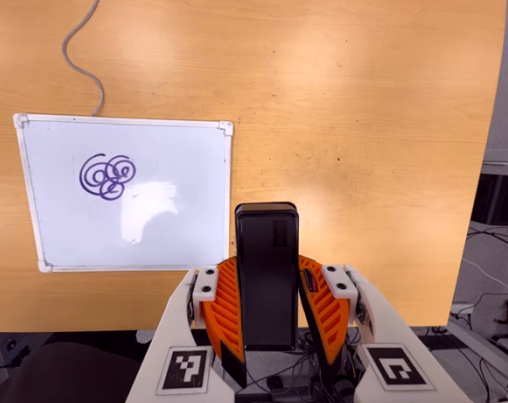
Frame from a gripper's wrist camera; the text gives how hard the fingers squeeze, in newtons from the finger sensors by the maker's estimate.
{"total": 6.7, "left": 5.3, "right": 8.1}